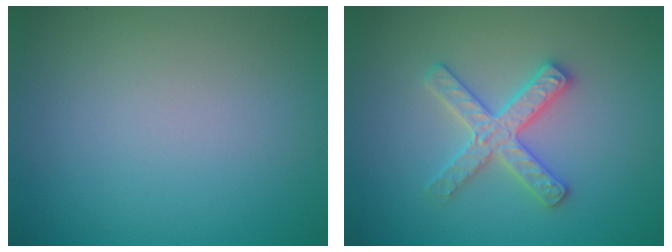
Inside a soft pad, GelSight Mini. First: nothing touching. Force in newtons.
{"total": 2.9, "press": 2.9, "slide": 0.5}